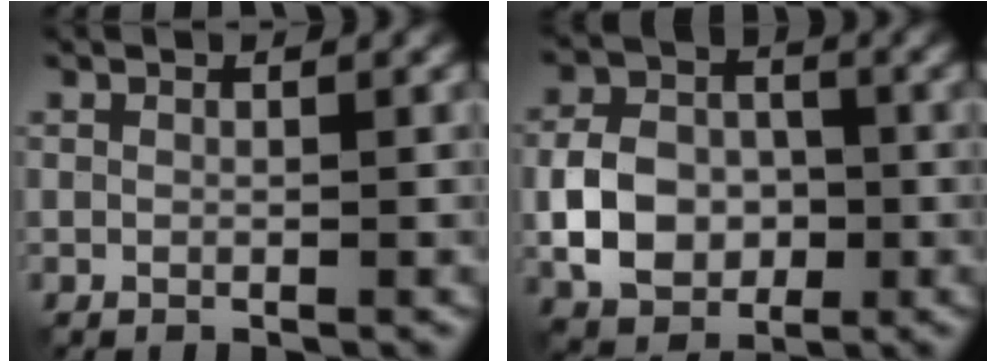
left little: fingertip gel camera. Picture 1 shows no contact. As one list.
[{"total": 6.0, "force": [-1.3, 4.7, 3.6], "torque": [-0.070, 0.003, -0.029]}]